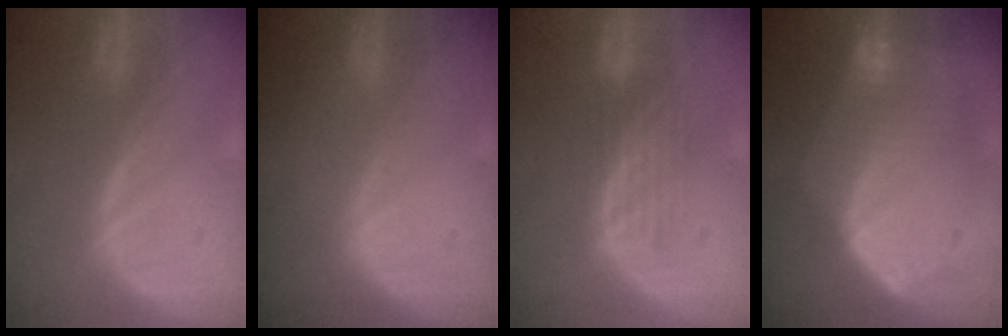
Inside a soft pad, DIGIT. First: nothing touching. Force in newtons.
{"total": 0.0}
{"total": 4.6, "press": 3.9, "slide": 2.4}
{"total": 10.8, "press": 9.5, "slide": 5.2}